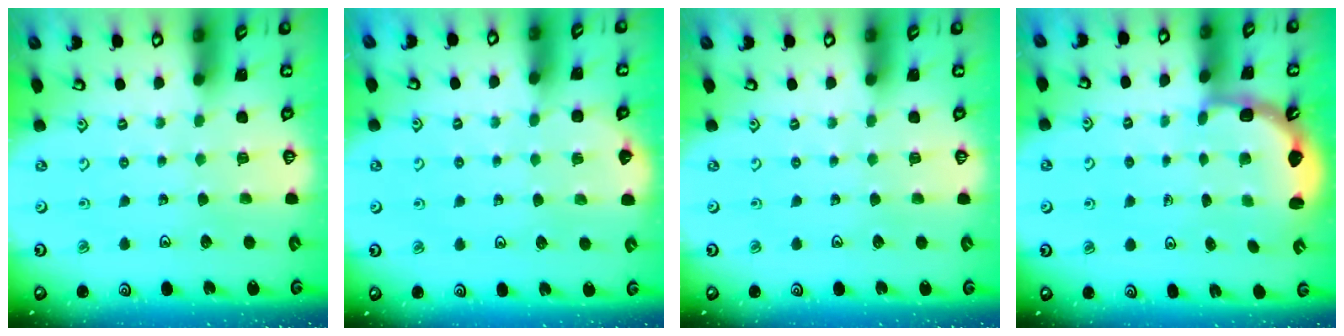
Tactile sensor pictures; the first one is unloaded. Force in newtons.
{"total": 2.1, "press": 2.1, "slide": 0.2}
{"total": 0.0}
{"total": 3.4, "press": 2.5, "slide": 2.3}